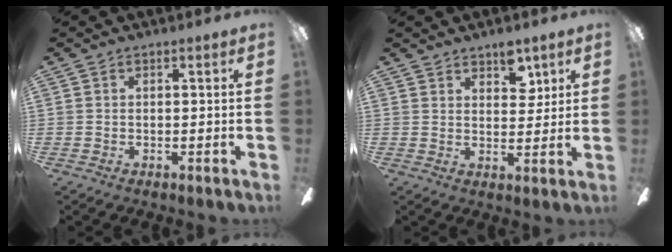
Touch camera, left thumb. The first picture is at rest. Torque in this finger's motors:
{"motor_torque": [0.45, 0.30, 0.14, -0.27, 0.00]}